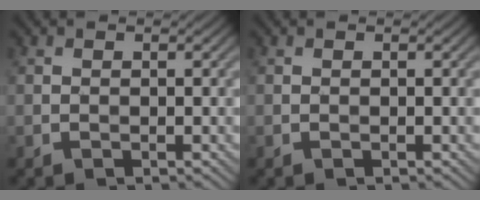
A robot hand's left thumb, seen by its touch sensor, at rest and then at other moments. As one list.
[{"total": 0.0}]